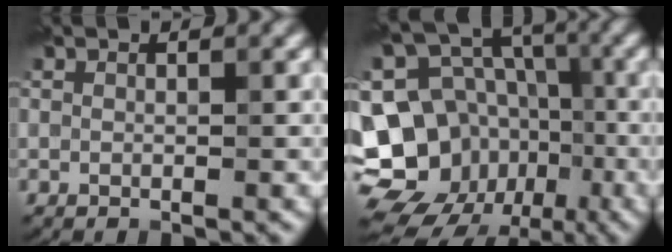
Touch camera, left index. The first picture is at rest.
{"total": 17.5, "force": [-6.2, 14.7, 7.3], "torque": [-0.145, -0.004, -0.096]}